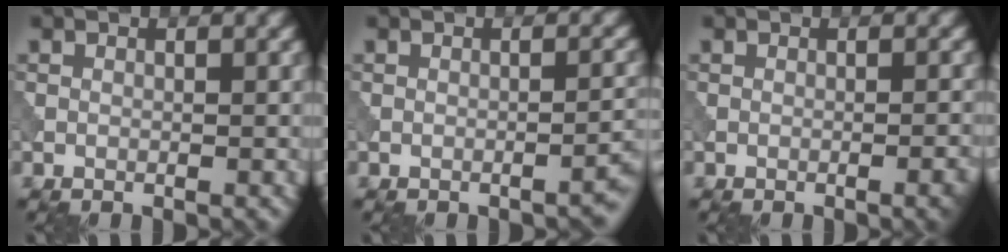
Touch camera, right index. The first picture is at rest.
{"total": 2.0, "force": [-1.4, 0.4, 1.4], "torque": [-0.012, 0.011, -0.022]}
{"total": 2.0, "force": [-0.6, 0.5, 1.8], "torque": [-0.017, 0.004, -0.009]}